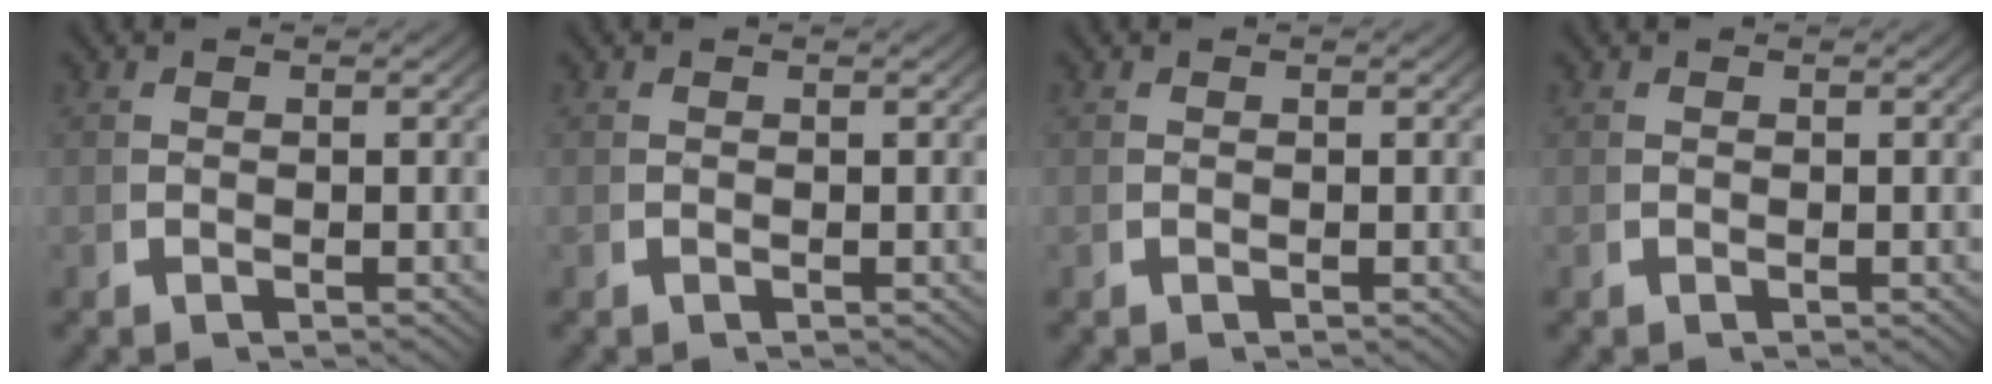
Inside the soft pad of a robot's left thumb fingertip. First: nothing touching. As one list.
[{"total": 0.0}, {"total": 0.0}, {"total": 0.0}]